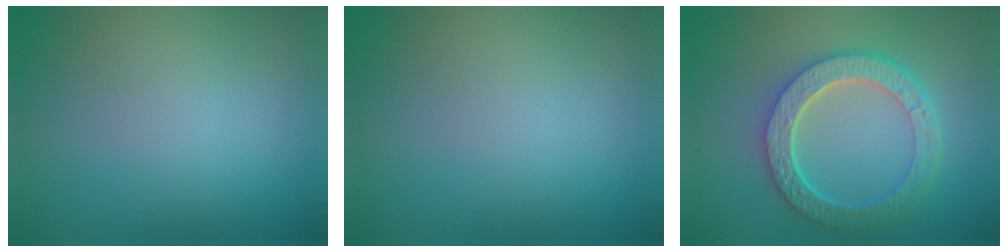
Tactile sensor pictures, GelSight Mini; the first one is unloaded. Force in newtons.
{"total": 0.0}
{"total": 6.4, "press": 4.9, "slide": 4.0}